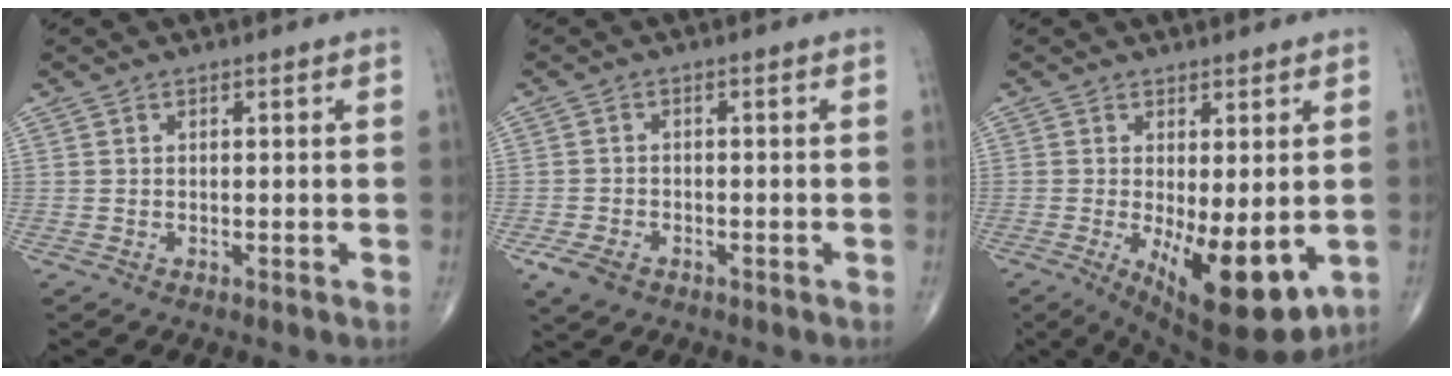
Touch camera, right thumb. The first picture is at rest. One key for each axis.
{"total": 4.1, "fx": -2.2, "fy": 2.6, "fz": 2.3, "tx": -0.050, "ty": 0.004, "tz": -0.035}
{"total": 13.2, "fx": -2.8, "fy": 4.9, "fz": 11.9, "tx": -0.170, "ty": -0.027, "tz": -0.022}